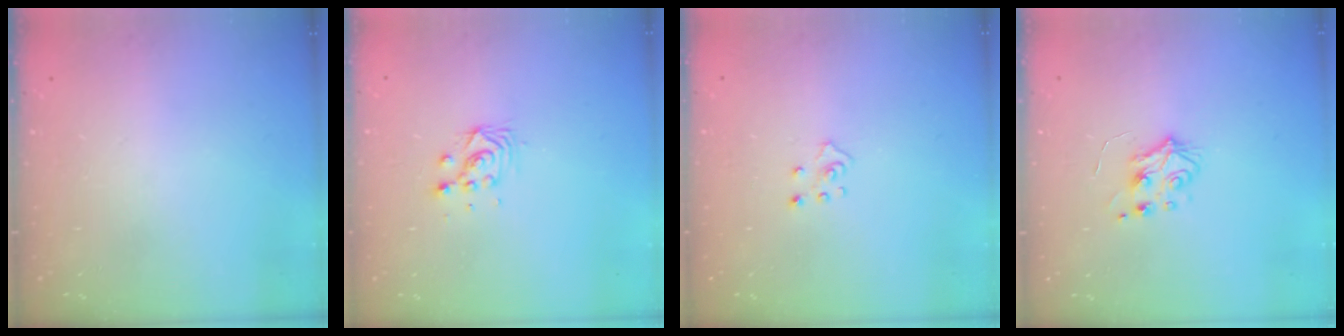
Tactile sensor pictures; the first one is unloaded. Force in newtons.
{"total": 4.8, "press": 4.8, "slide": 0.3}
{"total": 2.7, "press": 2.7, "slide": 0.2}
{"total": 5.3, "press": 5.2, "slide": 1.0}